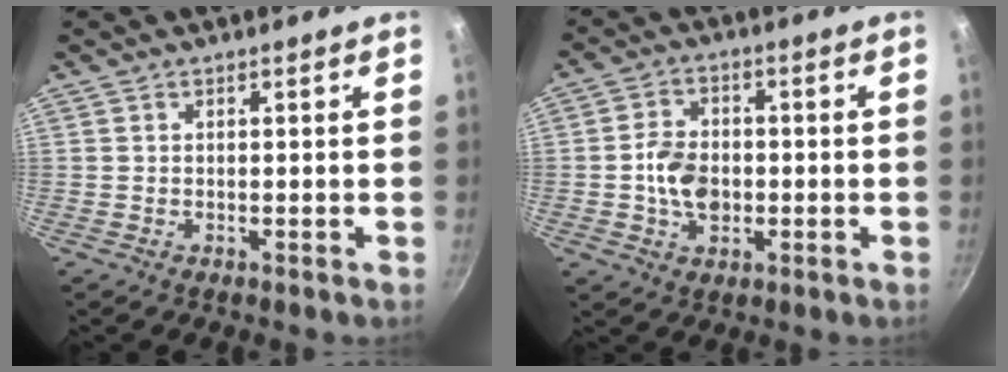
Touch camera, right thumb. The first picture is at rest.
{"total": 7.9, "force": [-1.0, 5.6, 5.5], "torque": [-0.081, 0.010, -0.018]}